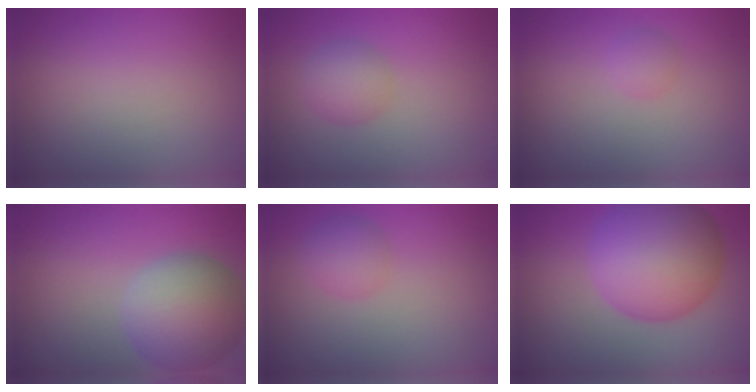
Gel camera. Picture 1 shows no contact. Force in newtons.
{"total": 2.5, "press": 2.5, "slide": 0.1}
{"total": 1.1, "press": 1.1, "slide": 0.0}
{"total": 8.2, "press": 8.2, "slide": 0.4}
{"total": 2.0, "press": 2.0, "slide": 0.1}
{"total": 10.9, "press": 10.9, "slide": 0.1}